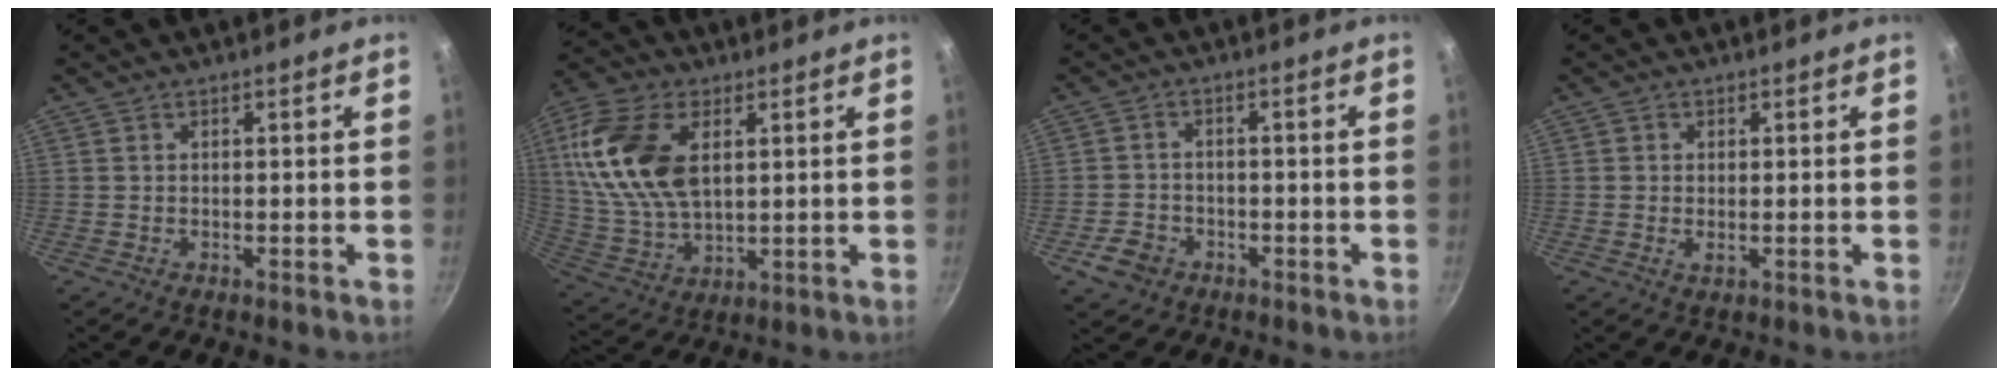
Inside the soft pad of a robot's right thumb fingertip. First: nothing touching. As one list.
[{"total": 18.0, "force": [4.8, 10.6, 13.7], "torque": [-0.260, -0.013, 0.098]}, {"total": 5.0, "force": [-2.6, 3.8, 1.9], "torque": [-0.033, 0.026, -0.041]}, {"total": 1.5, "force": [0.0, 1.1, 1.1], "torque": [-0.020, 0.000, -0.002]}]